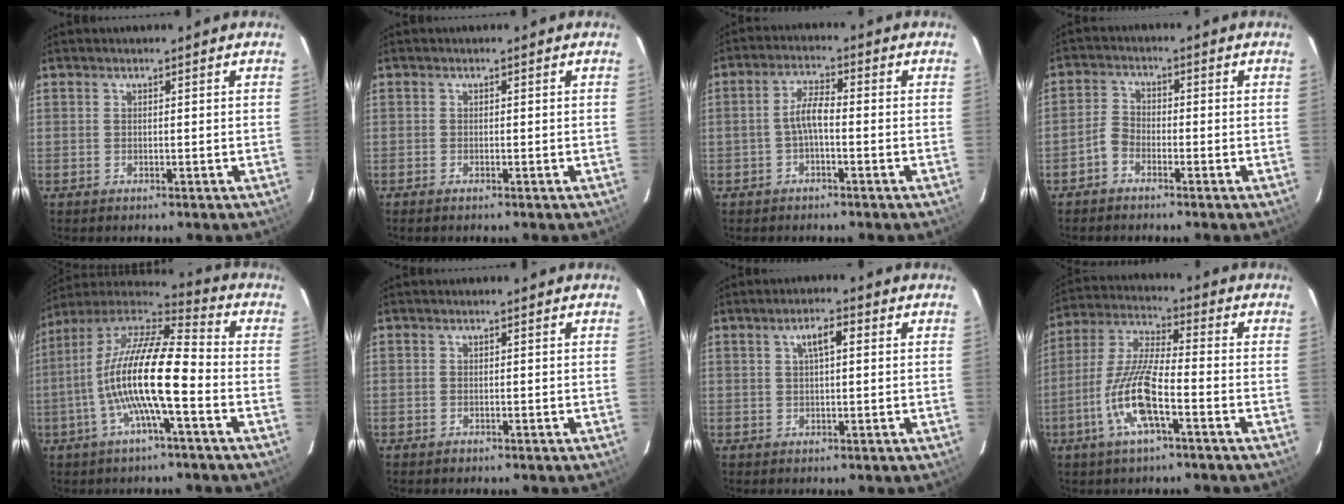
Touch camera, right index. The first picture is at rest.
{"total": 0.7, "force": [-0.6, 0.2, 0.3], "torque": [-0.008, -0.003, -0.013]}
{"total": 3.6, "force": [-1.3, 1.0, 3.2], "torque": [-0.066, 0.013, -0.026]}
{"total": 3.1, "force": [-2.1, 1.8, 1.3], "torque": [-0.032, 0.011, -0.045]}
{"total": 16.3, "force": [-4.2, 2.8, 15.5], "torque": [-0.281, 0.000, -0.088]}
{"total": 0.8, "force": [-0.6, 0.6, 0.1], "torque": [-0.001, 0.001, -0.009]}
{"total": 3.7, "force": [1.1, 1.1, 3.3], "torque": [-0.062, 0.011, 0.021]}
{"total": 13.4, "force": [-5.3, 2.5, 12.1], "torque": [-0.254, -0.005, -0.109]}